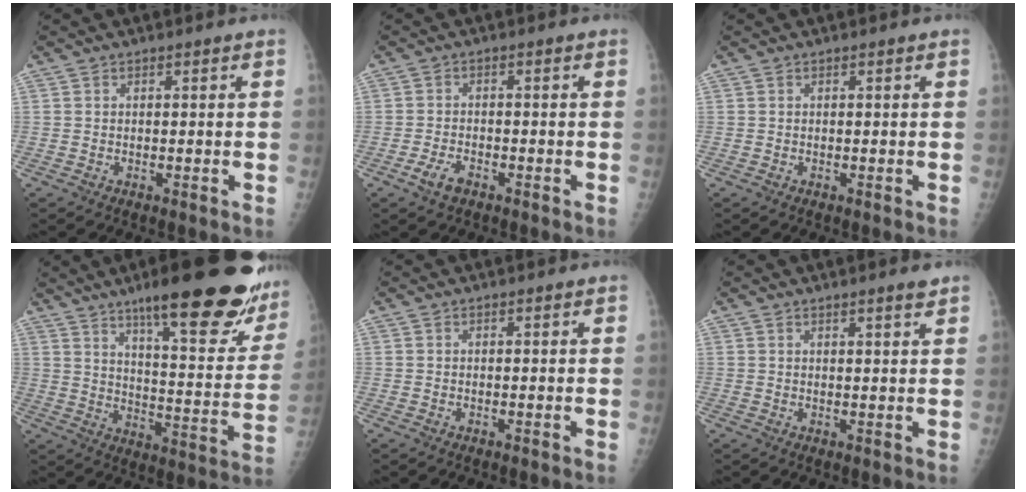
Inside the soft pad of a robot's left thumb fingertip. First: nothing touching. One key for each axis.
{"total": 3.4, "fx": -2.1, "fy": 1.7, "fz": 2.1, "tx": -0.043, "ty": 0.012, "tz": -0.038}
{"total": 0.0}
{"total": 27.3, "fx": 17.8, "fy": 6.1, "fz": 19.8, "tx": -0.240, "ty": -0.070, "tz": 0.247}
{"total": 0.0}
{"total": 2.3, "fx": 1.7, "fy": -0.1, "fz": 1.5, "tx": -0.020, "ty": -0.012, "tz": 0.026}